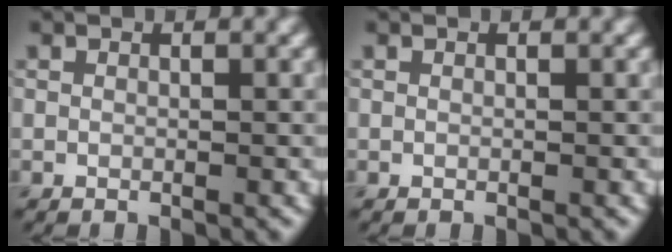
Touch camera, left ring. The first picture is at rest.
{"total": 0.0}